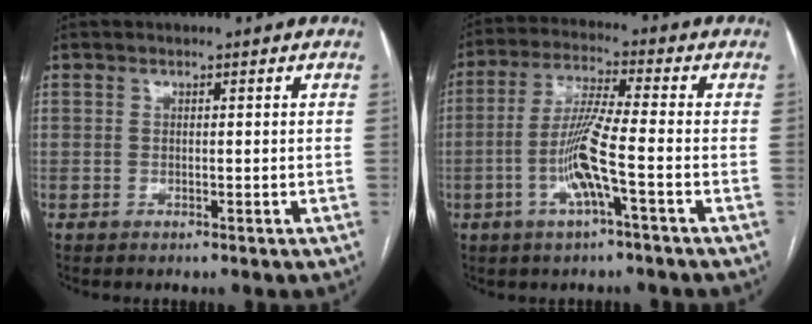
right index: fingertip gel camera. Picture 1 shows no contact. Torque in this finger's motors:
{"motor_torque": [0.25, 0.04, 0.18, 0.15]}